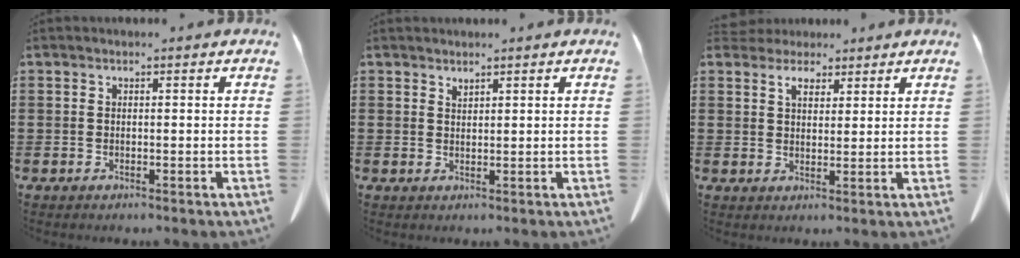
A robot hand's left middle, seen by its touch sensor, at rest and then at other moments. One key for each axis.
{"total": 1.3, "fx": 1.3, "fy": 0.2, "fz": 0.0, "tx": -0.004, "ty": -0.003, "tz": 0.027}
{"total": 3.2, "fx": 2.5, "fy": 1.6, "fz": 1.1, "tx": -0.024, "ty": 0.003, "tz": 0.045}